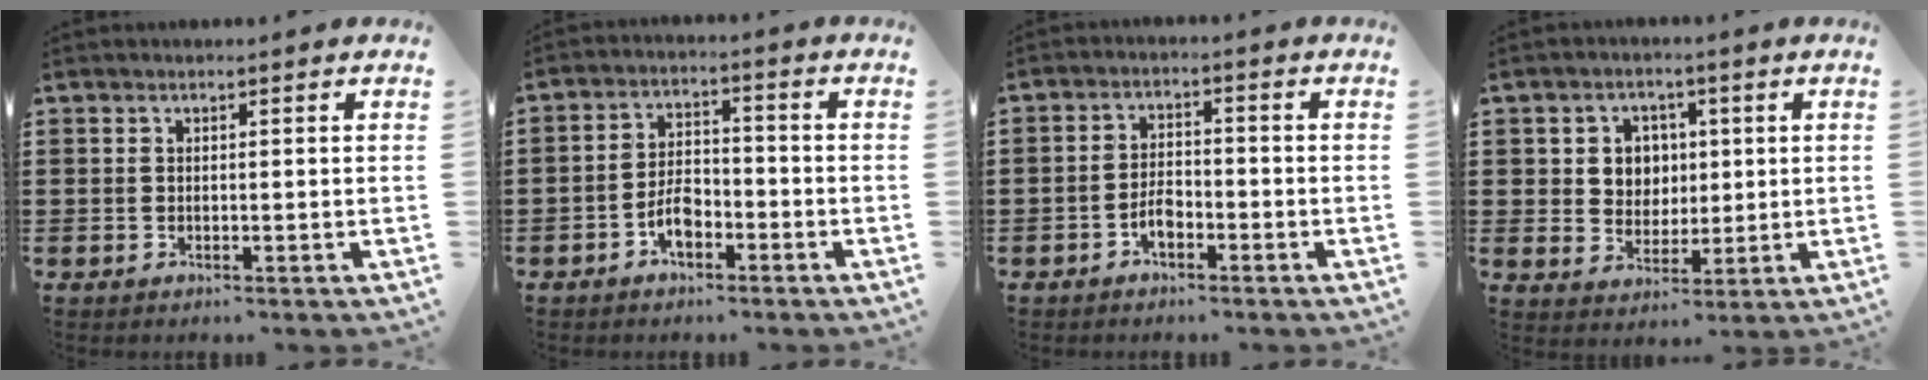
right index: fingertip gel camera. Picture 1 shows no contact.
{"total": 4.7, "force": [-2.5, 2.6, 3.1], "torque": [-0.066, 0.004, -0.050]}
{"total": 3.3, "force": [-1.9, 1.7, 2.1], "torque": [-0.046, 0.003, -0.038]}
{"total": 5.1, "force": [1.1, 4.7, 1.6], "torque": [-0.047, 0.014, 0.015]}